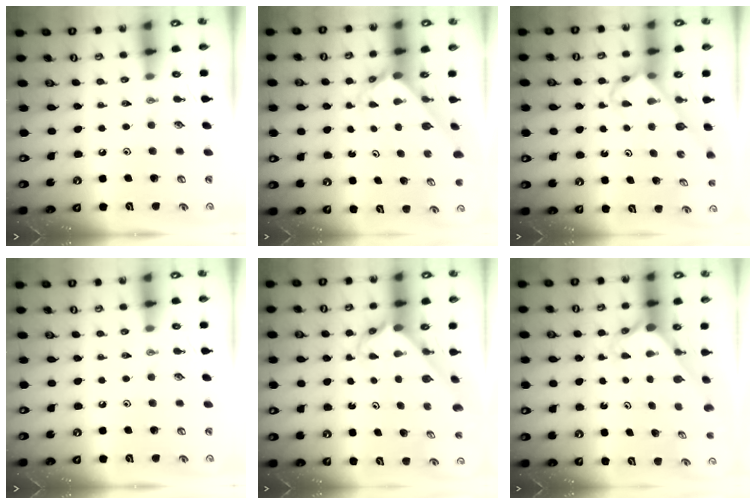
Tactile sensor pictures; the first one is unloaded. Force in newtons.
{"total": 2.5, "press": 2.5, "slide": 0.2}
{"total": 3.7, "press": 3.7, "slide": 0.1}
{"total": 0.0}
{"total": 2.8, "press": 2.8, "slide": 0.2}
{"total": 2.7, "press": 2.7, "slide": 0.0}